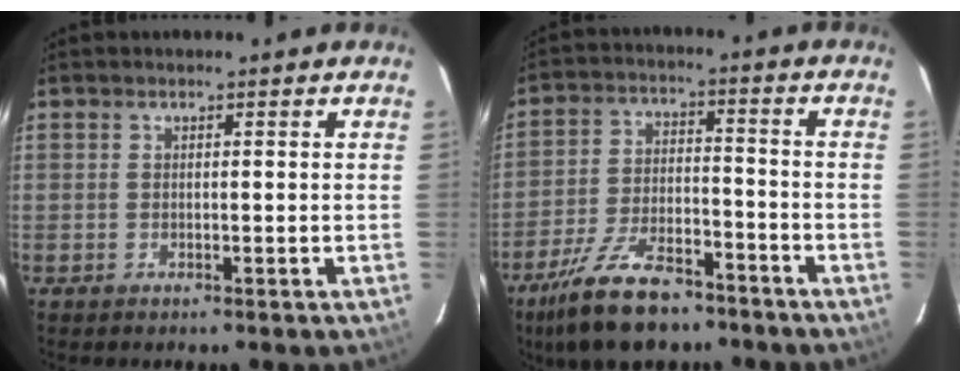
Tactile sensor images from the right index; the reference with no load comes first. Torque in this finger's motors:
{"motor_torque": [1.22, -0.92, 0.29, 0.07]}